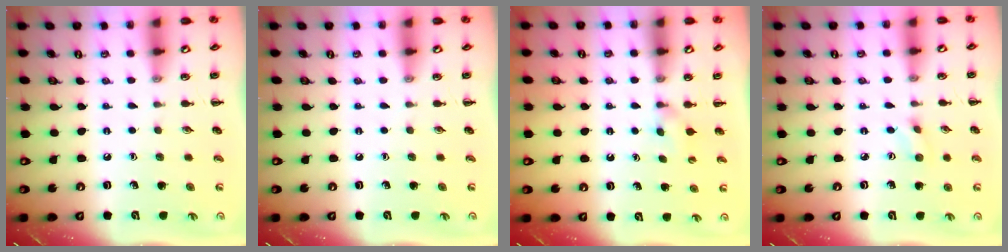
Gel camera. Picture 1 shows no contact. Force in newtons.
{"total": 0.0}
{"total": 2.4, "press": 2.2, "slide": 1.0}
{"total": 2.5, "press": 2.4, "slide": 0.9}